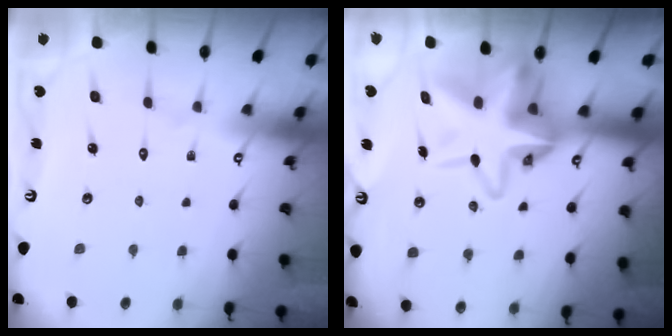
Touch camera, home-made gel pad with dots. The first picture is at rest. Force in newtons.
{"total": 14.4, "press": 14.3, "slide": 1.9}